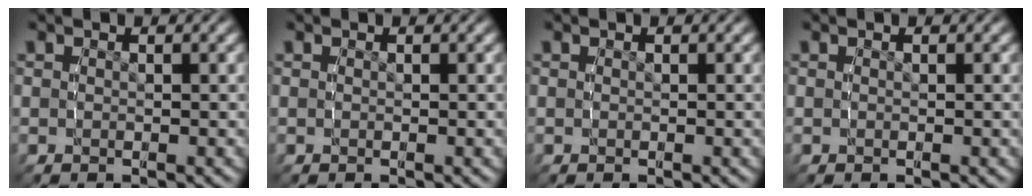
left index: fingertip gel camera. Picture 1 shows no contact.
{"total": 0.8, "force": [-0.2, -0.8, -0.3], "torque": [0.011, -0.008, 0.006]}
{"total": 0.0}
{"total": 0.0}